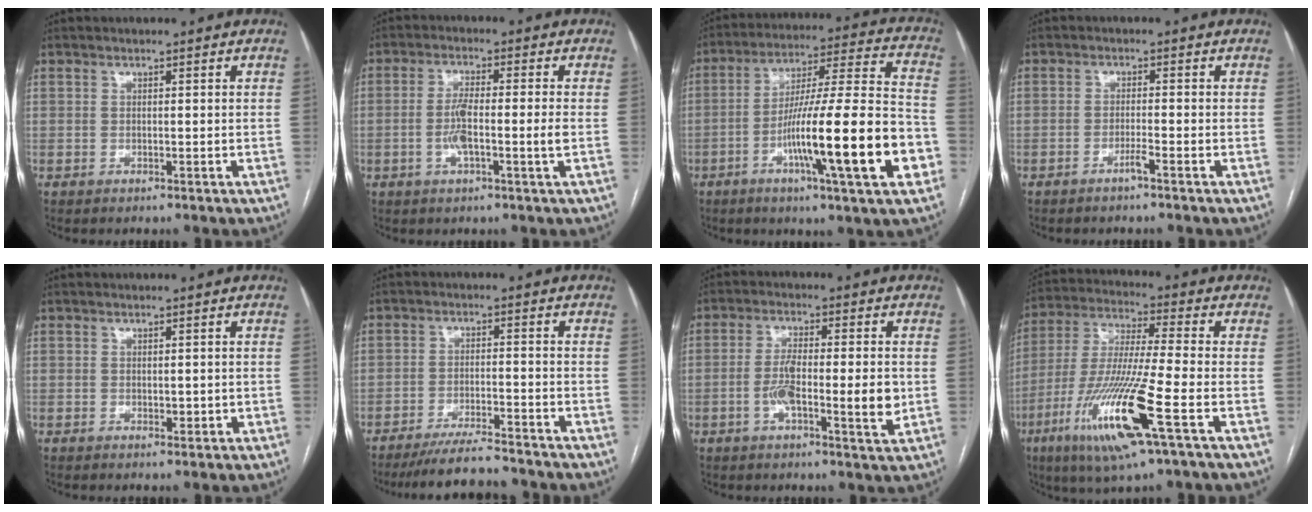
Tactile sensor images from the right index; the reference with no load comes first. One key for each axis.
{"total": 5.8, "fx": -1.2, "fy": 0.2, "fz": 5.7, "tx": -0.115, "ty": 0.005, "tz": -0.021}
{"total": 21.4, "fx": -7.1, "fy": 0.7, "fz": 20.2, "tx": -0.301, "ty": -0.006, "tz": -0.114}
{"total": 1.6, "fx": -1.2, "fy": -0.2, "fz": 1.1, "tx": -0.021, "ty": 0.001, "tz": -0.023}
{"total": 1.7, "fx": -0.1, "fy": 1.1, "fz": 1.3, "tx": -0.016, "ty": 0.000, "tz": 0.003}
{"total": 9.0, "fx": -8.4, "fy": 0.4, "fz": 3.1, "tx": -0.044, "ty": -0.010, "tz": -0.138}
{"total": 9.0, "fx": -1.4, "fy": 1.9, "fz": 8.7, "tx": -0.147, "ty": 0.000, "tz": -0.025}
{"total": 16.9, "fx": -6.8, "fy": 0.4, "fz": 15.4, "tx": -0.324, "ty": -0.027, "tz": -0.128}